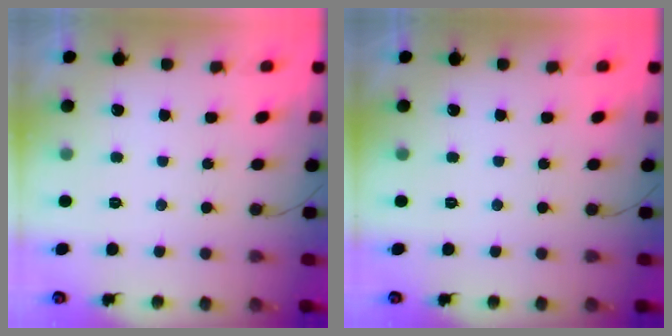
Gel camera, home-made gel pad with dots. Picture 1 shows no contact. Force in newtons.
{"total": 0.0}